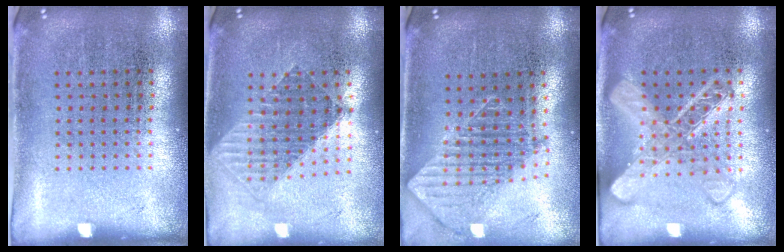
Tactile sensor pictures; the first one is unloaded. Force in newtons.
{"total": 1.5, "press": 1.3, "slide": 0.8}
{"total": 1.7, "press": 1.3, "slide": 1.0}
{"total": 2.7, "press": 2.6, "slide": 0.5}